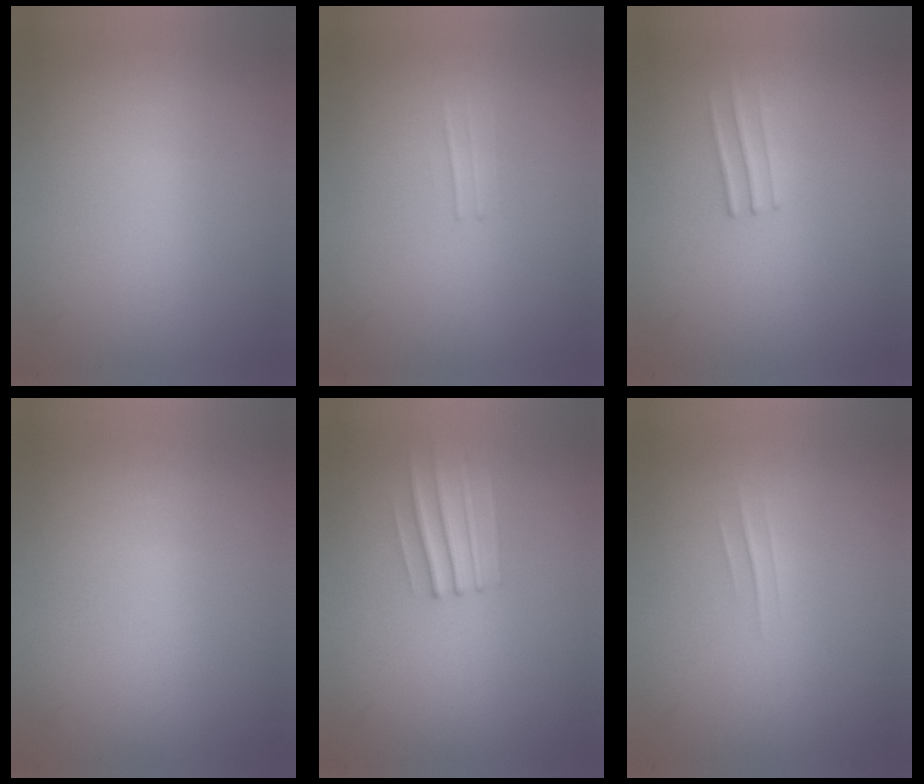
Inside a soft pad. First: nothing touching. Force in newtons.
{"total": 1.1}
{"total": 1.2}
{"total": 0.0}
{"total": 2.1}
{"total": 1.1}